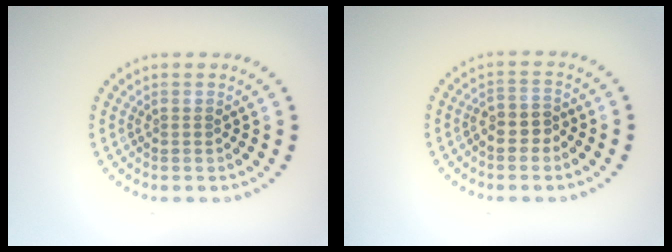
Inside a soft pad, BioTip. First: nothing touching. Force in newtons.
{"total": 2.2, "press": 2.1, "slide": 0.7}